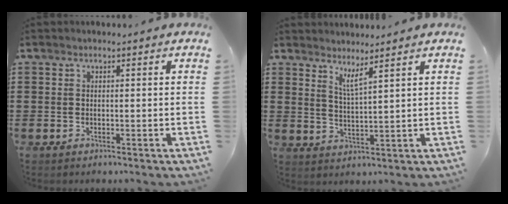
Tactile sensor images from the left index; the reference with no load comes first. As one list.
[{"total": 3.4, "force": [2.9, -0.4, 1.6], "torque": [-0.040, -0.011, 0.052]}]